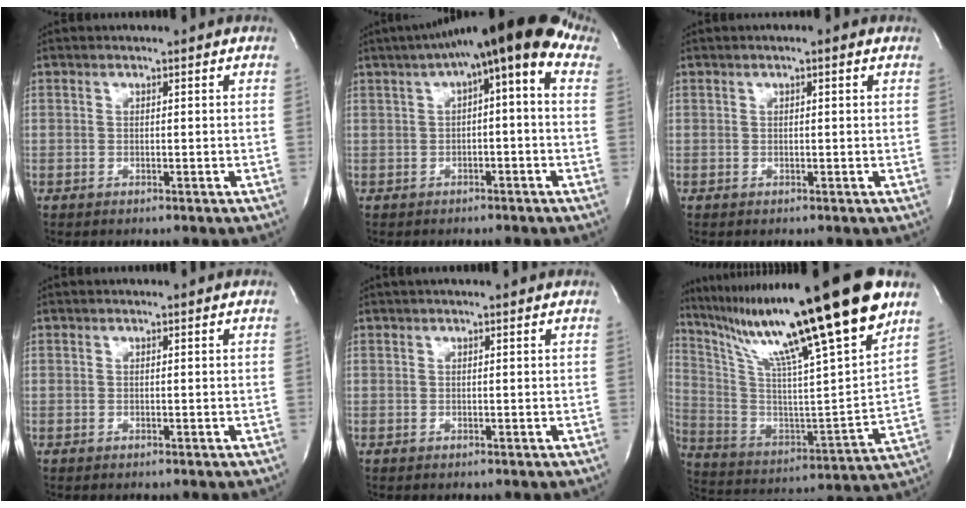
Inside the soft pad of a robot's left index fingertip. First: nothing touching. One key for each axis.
{"total": 13.3, "fx": 5.8, "fy": 3.3, "fz": 11.5, "tx": -0.162, "ty": 0.055, "tz": 0.076}
{"total": 1.1, "fx": 0.5, "fy": 0.2, "fz": 1.0, "tx": -0.020, "ty": 0.007, "tz": 0.006}
{"total": 0.0}
{"total": 3.1, "fx": 2.7, "fy": 0.1, "fz": 1.5, "tx": -0.019, "ty": 0.027, "tz": 0.034}
{"total": 27.9, "fx": 19.5, "fy": 0.4, "fz": 20.0, "tx": -0.356, "ty": -0.006, "tz": 0.325}